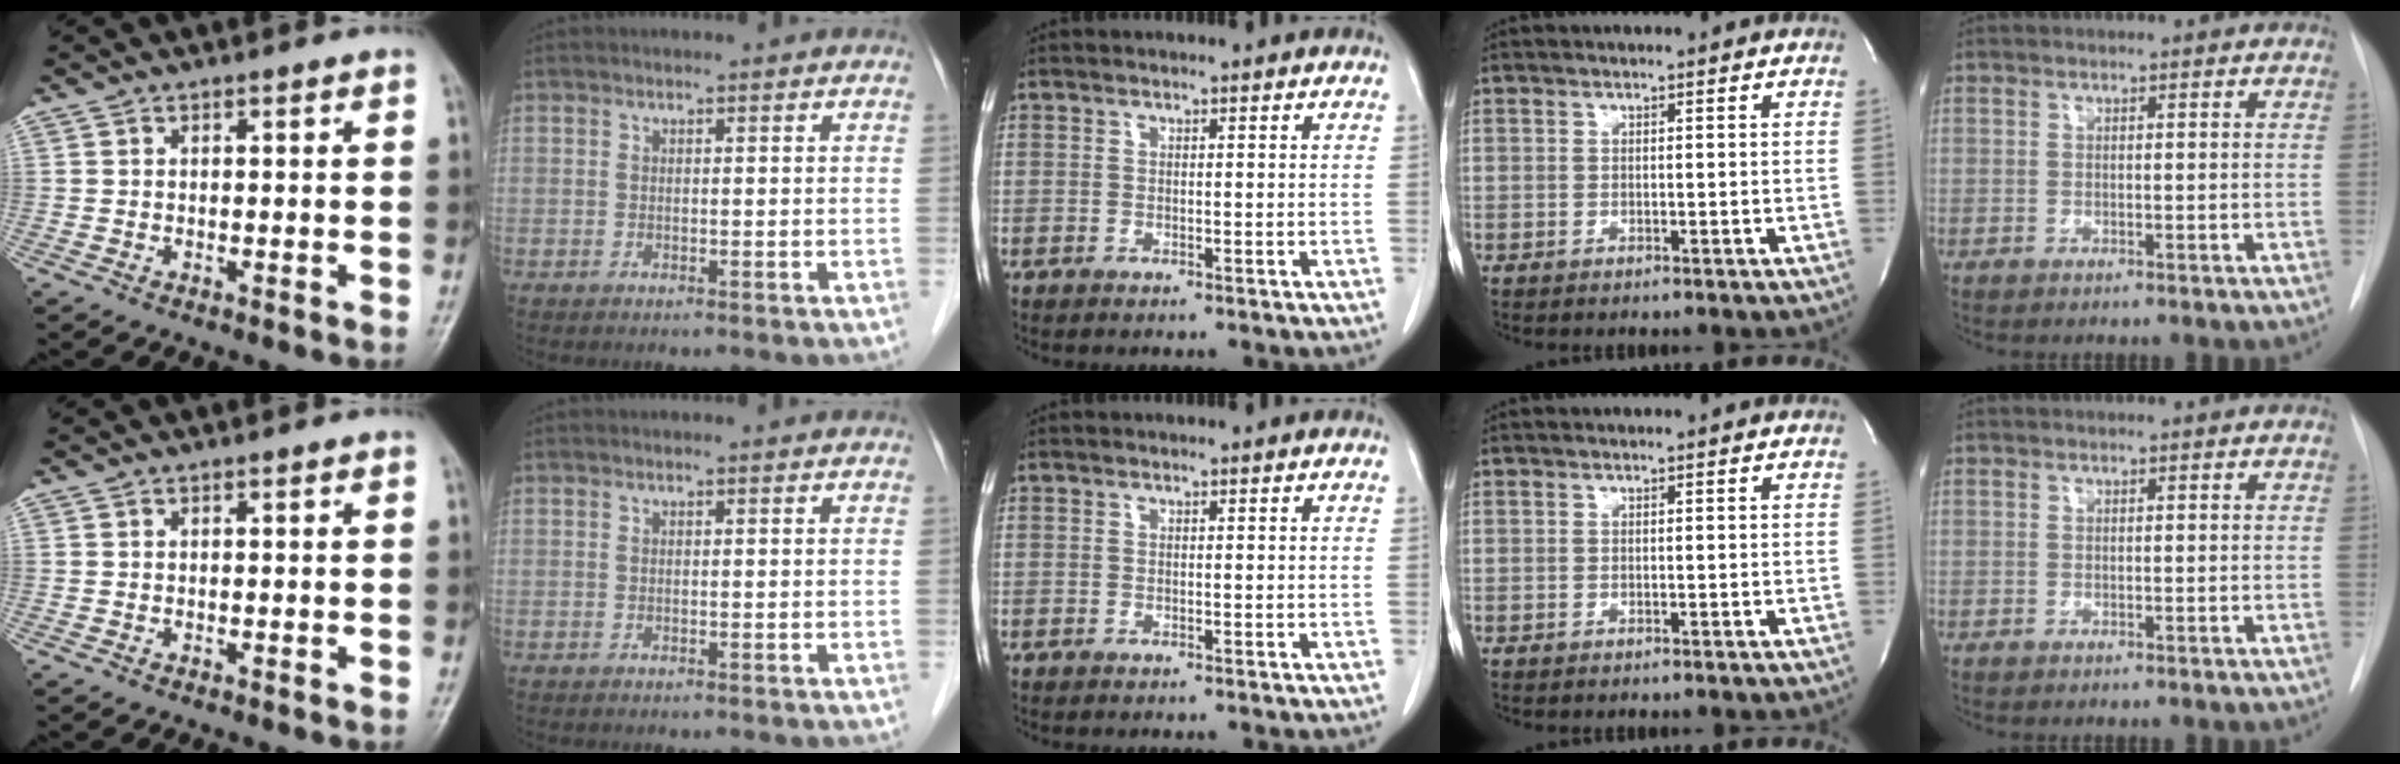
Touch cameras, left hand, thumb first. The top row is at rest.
{}